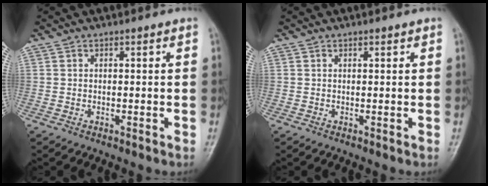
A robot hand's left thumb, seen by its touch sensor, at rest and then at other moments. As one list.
[{"total": 0.6, "force": [0.4, 0.2, 0.3], "torque": [-0.006, -0.002, 0.005]}]